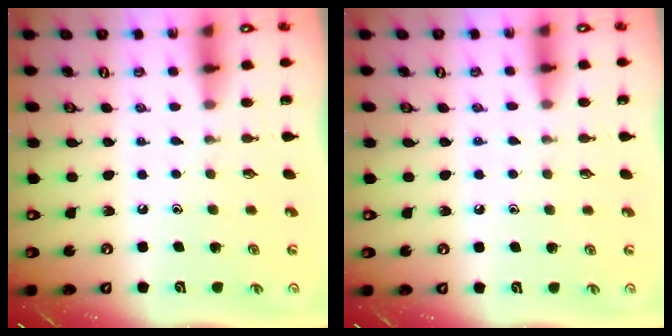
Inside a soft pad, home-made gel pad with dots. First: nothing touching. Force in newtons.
{"total": 3.0, "press": 3.0, "slide": 0.4}